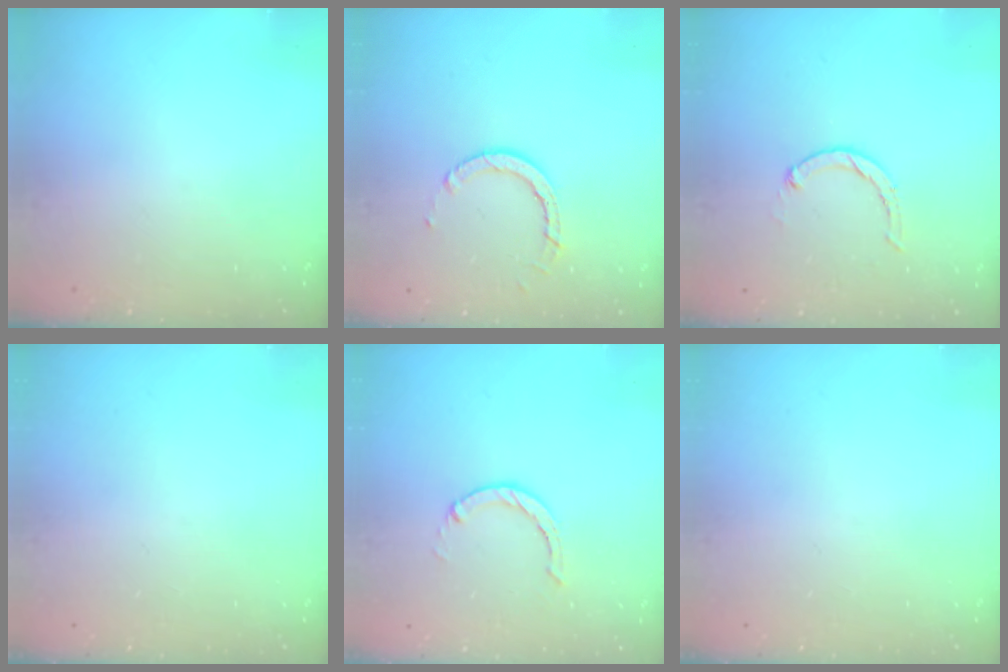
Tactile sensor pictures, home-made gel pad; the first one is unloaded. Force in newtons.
{"total": 4.9, "press": 4.9, "slide": 0.5}
{"total": 1.9, "press": 1.9, "slide": 0.3}
{"total": 0.0}
{"total": 0.0}
{"total": 0.0}